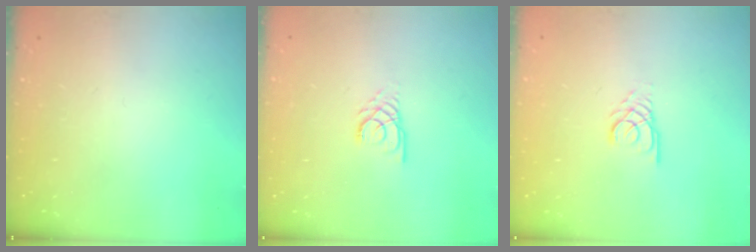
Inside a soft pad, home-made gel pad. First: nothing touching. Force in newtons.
{"total": 2.9, "press": 2.9, "slide": 0.3}
{"total": 2.7, "press": 2.7, "slide": 0.3}